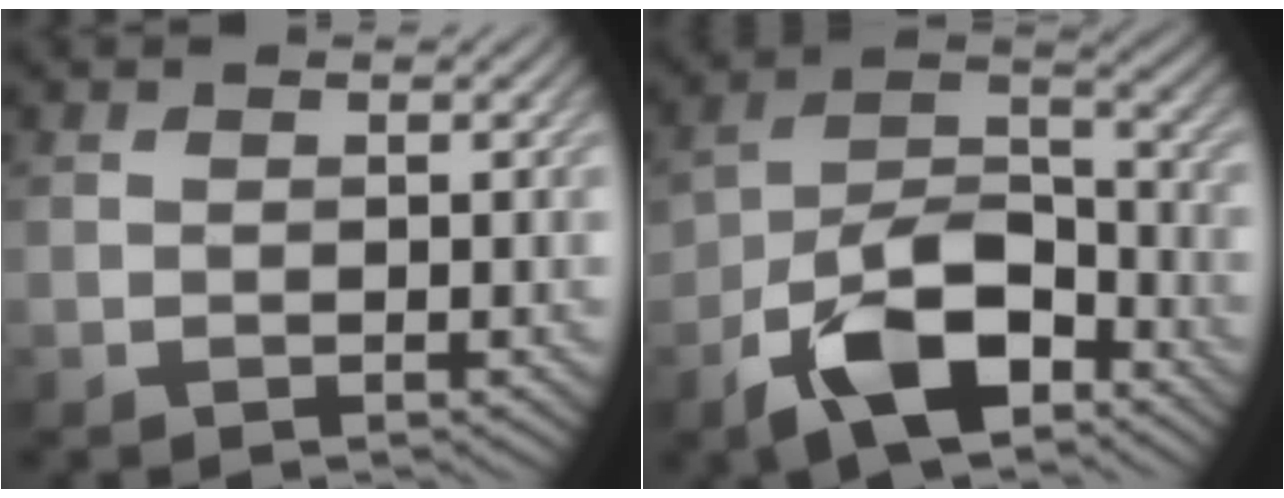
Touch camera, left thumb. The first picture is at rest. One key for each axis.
{"total": 11.6, "fx": -6.6, "fy": 5.9, "fz": 7.4, "tx": -0.143, "ty": -0.001, "tz": -0.131}